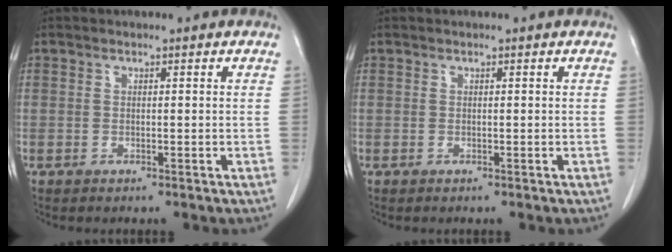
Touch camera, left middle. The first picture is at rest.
{"total": 0.0}